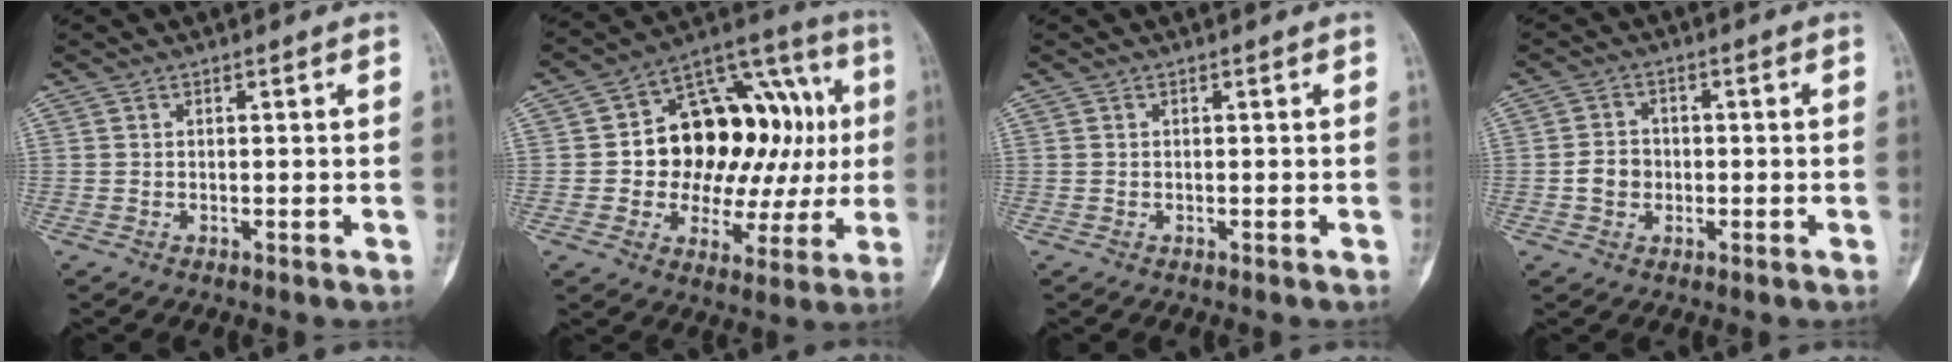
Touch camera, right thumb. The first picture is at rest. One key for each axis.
{"total": 24.9, "fx": 2.0, "fy": 15.9, "fz": 19.1, "tx": -0.210, "ty": 0.043, "tz": 0.037}
{"total": 0.0}
{"total": 4.1, "fx": -0.7, "fy": 3.6, "fz": 2.0, "tx": -0.023, "ty": 0.010, "tz": -0.017}